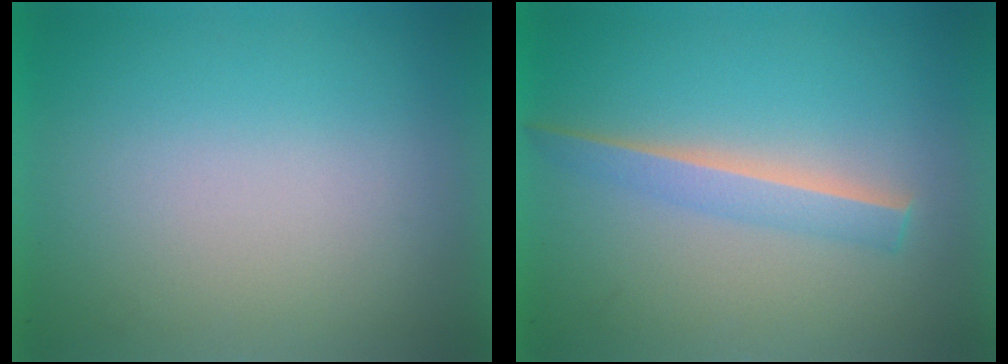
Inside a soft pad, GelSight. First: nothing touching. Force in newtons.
{"total": 2.4}